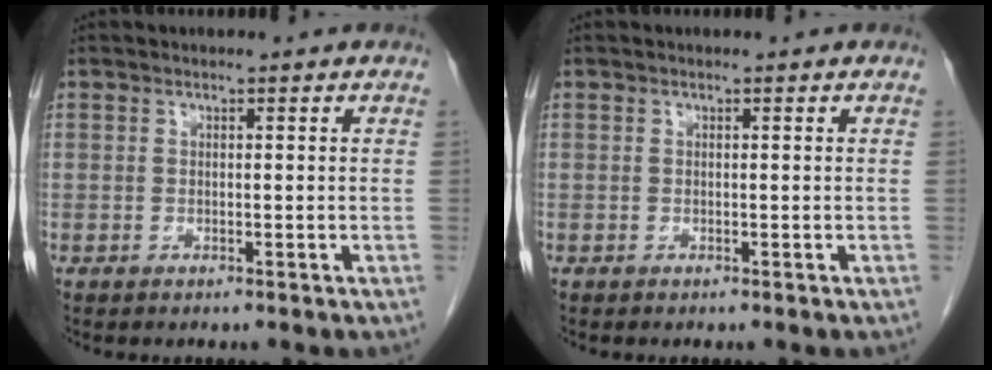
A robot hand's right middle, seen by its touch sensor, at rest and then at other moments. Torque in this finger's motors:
{"motor_torque": [-0.06, -0.40, 0.00, 0.00]}